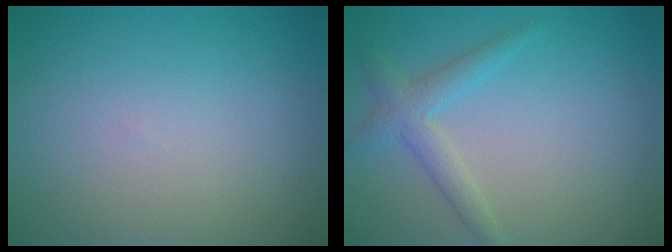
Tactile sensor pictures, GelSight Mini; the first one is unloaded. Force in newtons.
{"total": 2.4, "press": 2.4, "slide": 0.2}